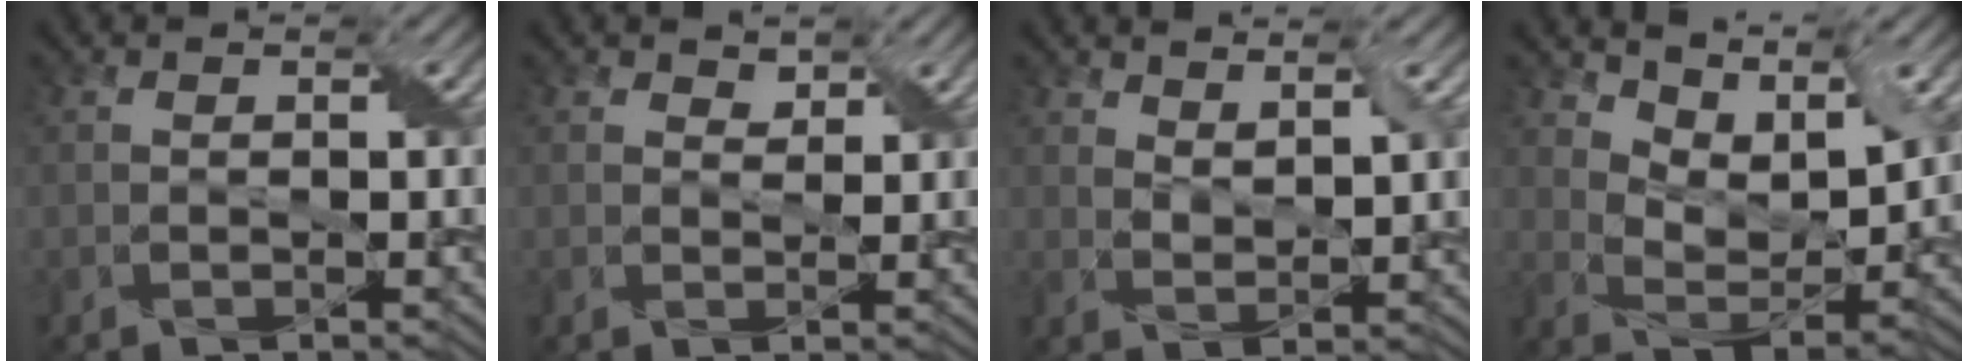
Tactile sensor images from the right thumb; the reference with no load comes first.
{"total": 1.3, "force": [1.1, 0.6, 0.4], "torque": [-0.014, 0.000, 0.020]}
{"total": 3.5, "force": [2.6, 0.8, 2.2], "torque": [-0.048, -0.001, 0.051]}
{"total": 8.4, "force": [6.4, 3.0, 4.5], "torque": [-0.103, -0.004, 0.109]}